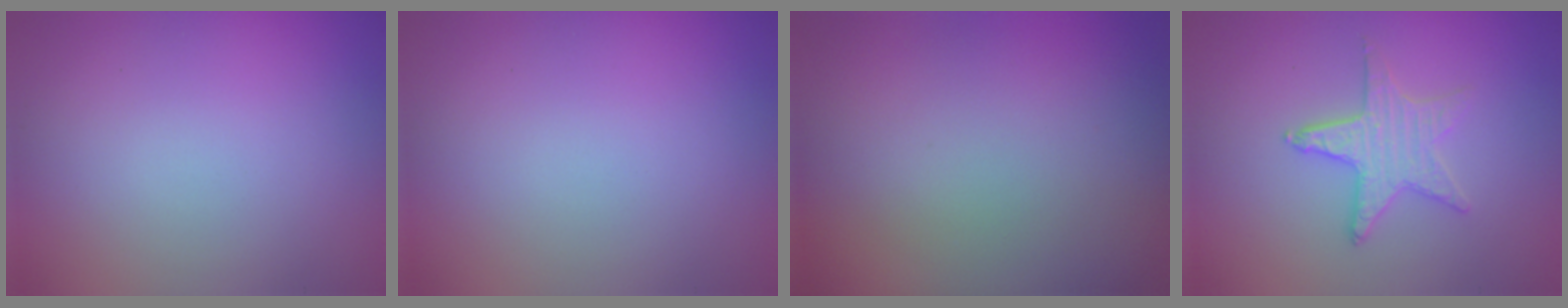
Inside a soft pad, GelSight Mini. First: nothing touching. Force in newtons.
{"total": 0.0}
{"total": 0.0}
{"total": 2.9, "press": 2.8, "slide": 0.8}